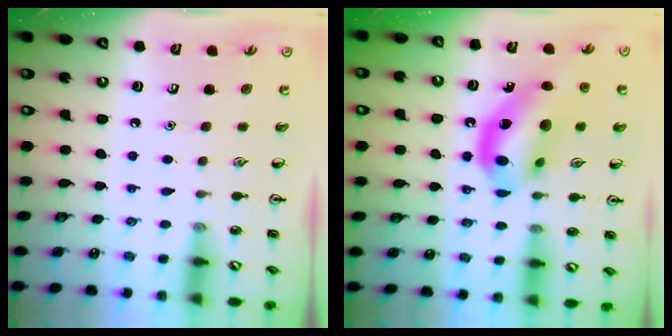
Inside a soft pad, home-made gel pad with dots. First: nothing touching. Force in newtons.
{"total": 14.8, "press": 14.3, "slide": 3.7}